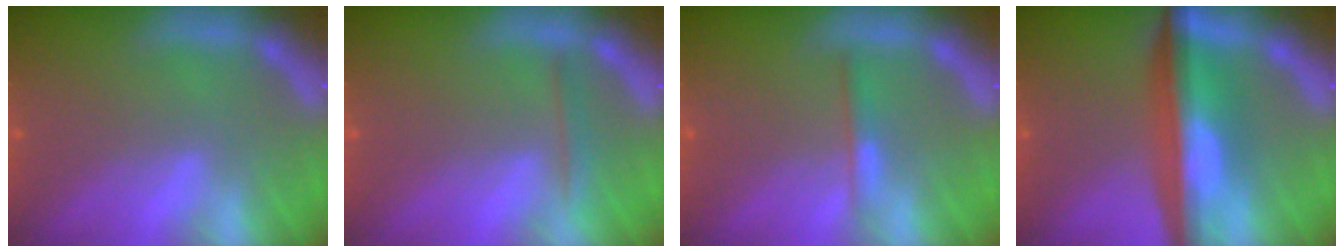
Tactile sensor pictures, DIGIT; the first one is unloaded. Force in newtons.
{"total": 1.4}
{"total": 1.4}
{"total": 8.6}